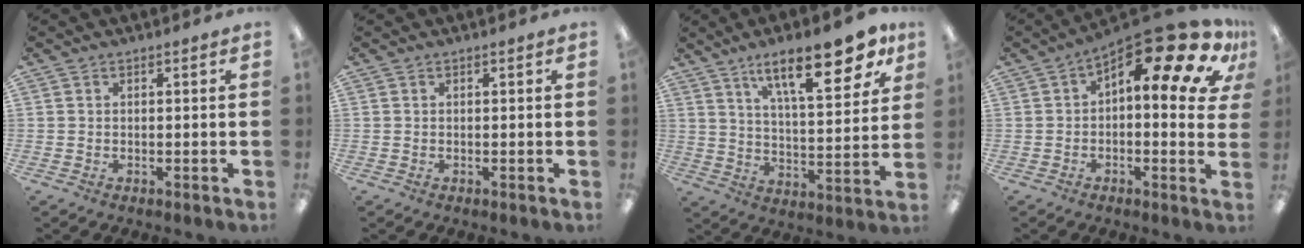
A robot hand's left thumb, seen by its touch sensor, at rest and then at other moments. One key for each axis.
{"total": 0.0}
{"total": 19.2, "fx": 12.2, "fy": 6.3, "fz": 13.5, "tx": -0.194, "ty": -0.064, "tz": 0.190}
{"total": 17.8, "fx": 9.8, "fy": 5.9, "fz": 13.7, "tx": -0.188, "ty": -0.076, "tz": 0.151}